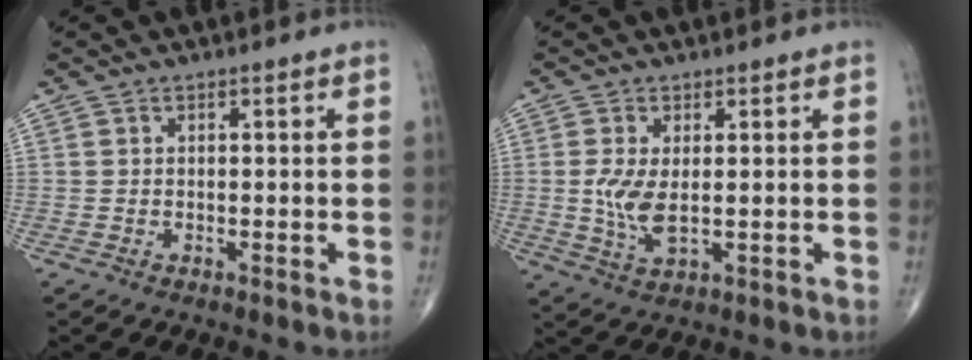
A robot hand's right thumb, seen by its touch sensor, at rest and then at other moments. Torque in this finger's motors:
{"motor_torque": [1.94, 1.92, 0.46, -0.46, 0.07]}